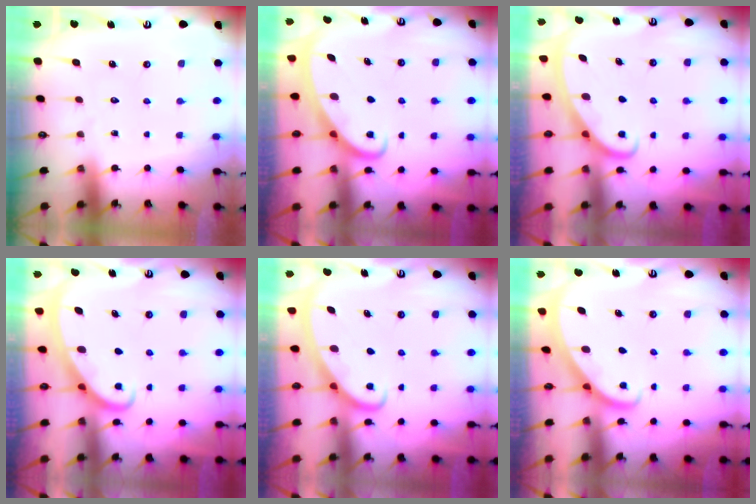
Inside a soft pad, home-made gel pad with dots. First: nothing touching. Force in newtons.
{"total": 2.6, "press": 2.6, "slide": 0.3}
{"total": 2.8, "press": 2.7, "slide": 0.3}
{"total": 2.5, "press": 2.4, "slide": 0.4}
{"total": 2.8, "press": 2.8, "slide": 0.4}
{"total": 1.9, "press": 1.9, "slide": 0.2}